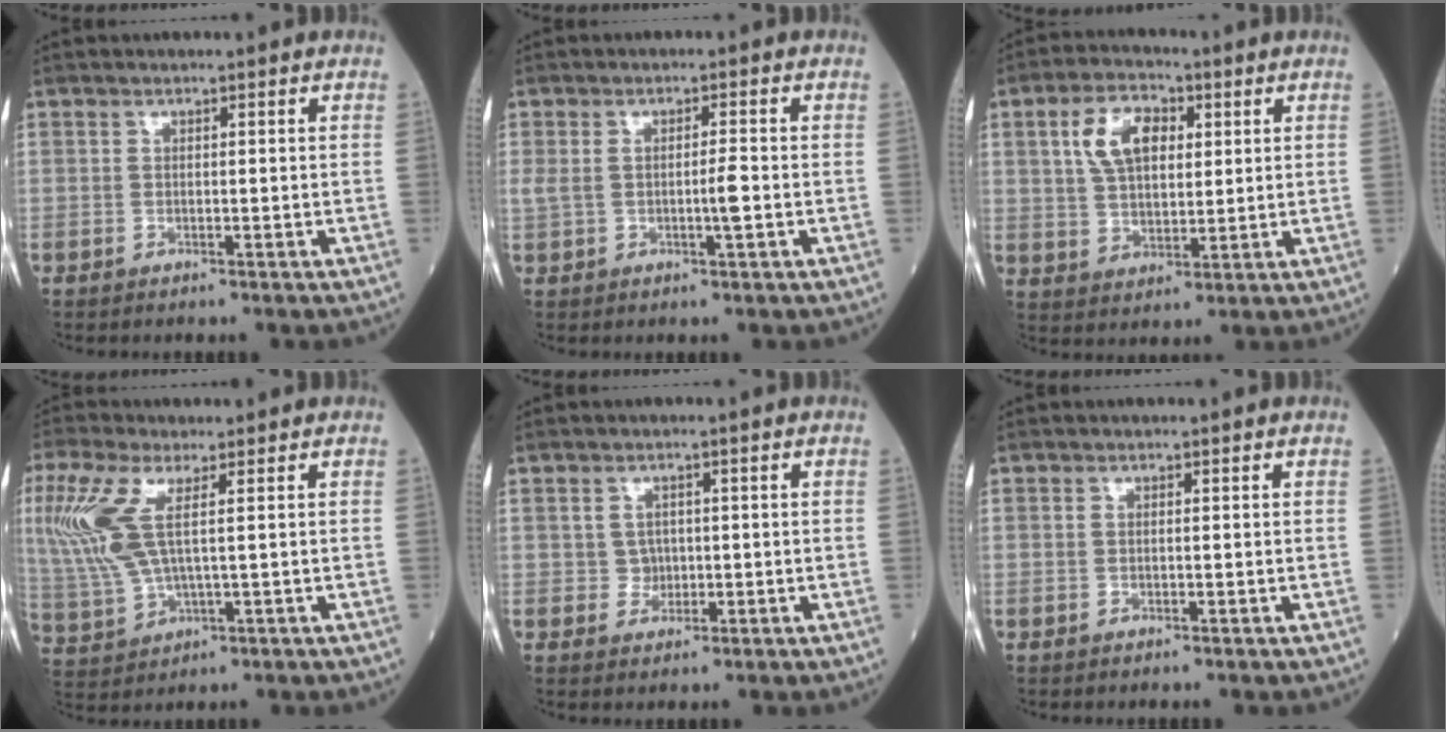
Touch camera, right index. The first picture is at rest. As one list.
[{"total": 3.3, "force": [-0.2, 0.6, 3.2], "torque": [-0.070, 0.008, 0.004]}, {"total": 8.8, "force": [3.1, 4.7, 6.8], "torque": [-0.135, 0.020, 0.061]}, {"total": 9.7, "force": [2.7, 2.8, 8.9], "torque": [-0.243, 0.004, 0.061]}, {"total": 1.8, "force": [0.1, 1.7, 0.6], "torque": [-0.007, 0.003, 0.004]}, {"total": 0.0}]